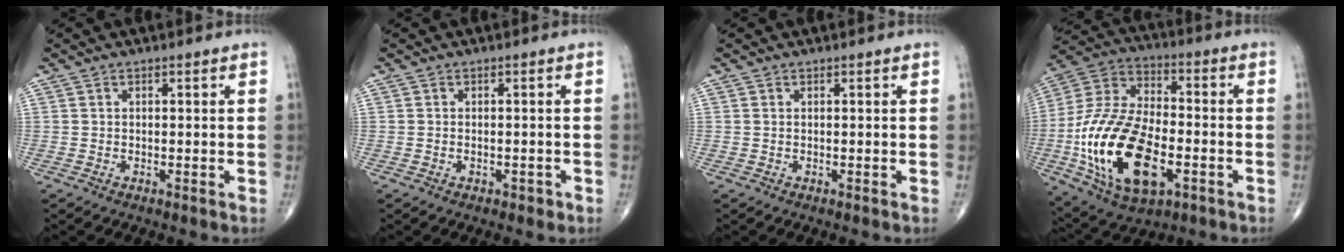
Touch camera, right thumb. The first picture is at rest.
{"total": 1.5, "force": [-0.6, 0.9, 0.9], "torque": [-0.016, 0.010, -0.004]}
{"total": 0.0}
{"total": 24.7, "force": [-6.5, 13.2, 19.9], "torque": [-0.386, 0.015, -0.106]}